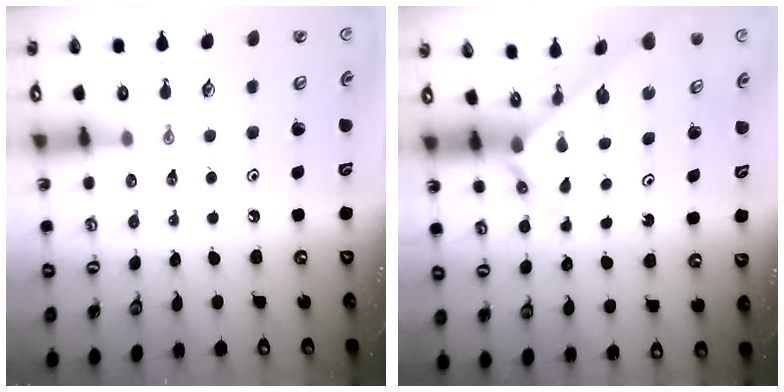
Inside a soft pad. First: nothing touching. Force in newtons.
{"total": 2.2, "press": 2.2, "slide": 0.2}